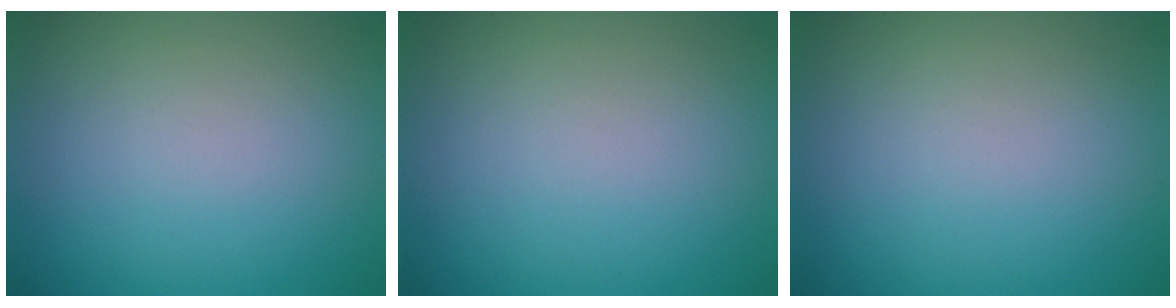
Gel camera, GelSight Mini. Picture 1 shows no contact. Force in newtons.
{"total": 0.0}
{"total": 0.0}